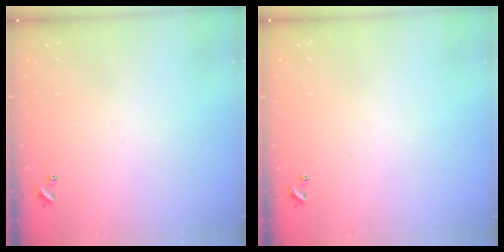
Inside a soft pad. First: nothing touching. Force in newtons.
{"total": 0.0}